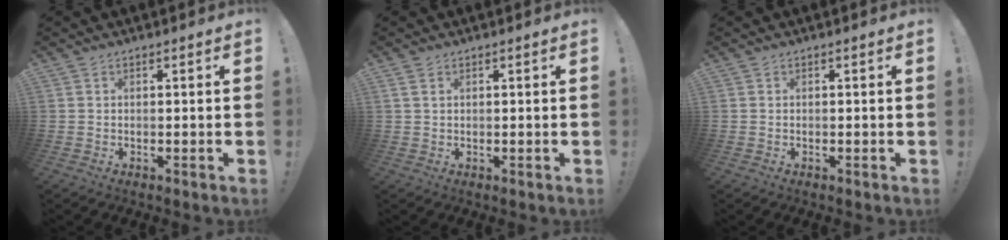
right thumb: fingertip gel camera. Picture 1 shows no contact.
{"total": 1.9, "force": [1.0, 1.1, 1.3], "torque": [-0.032, 0.006, 0.020]}
{"total": 0.0}